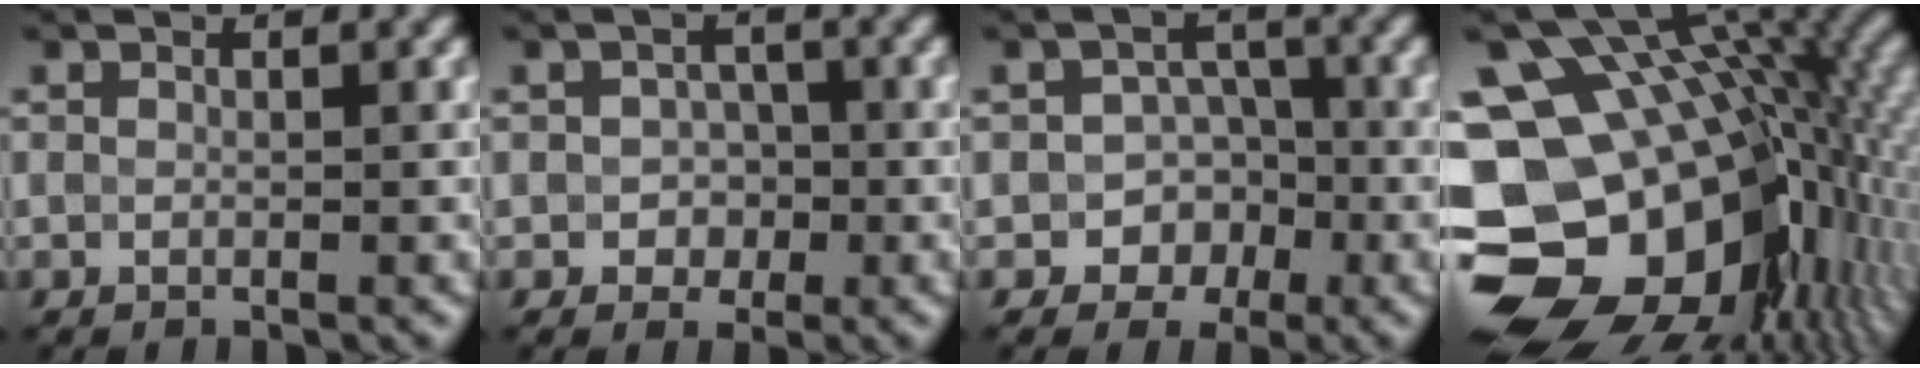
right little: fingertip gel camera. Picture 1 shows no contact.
{"total": 1.8, "force": [-1.0, 1.4, 0.0], "torque": [-0.001, -0.004, -0.015]}
{"total": 4.6, "force": [-2.8, 3.7, 0.5], "torque": [0.035, 0.006, -0.052]}
{"total": 19.5, "force": [-3.7, 13.7, 13.5], "torque": [-0.231, 0.003, -0.032]}